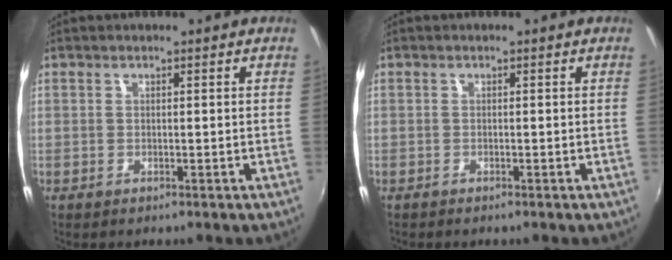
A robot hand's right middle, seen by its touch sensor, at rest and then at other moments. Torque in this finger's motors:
{"motor_torque": [-0.20, 0.12, -0.04, -0.01]}